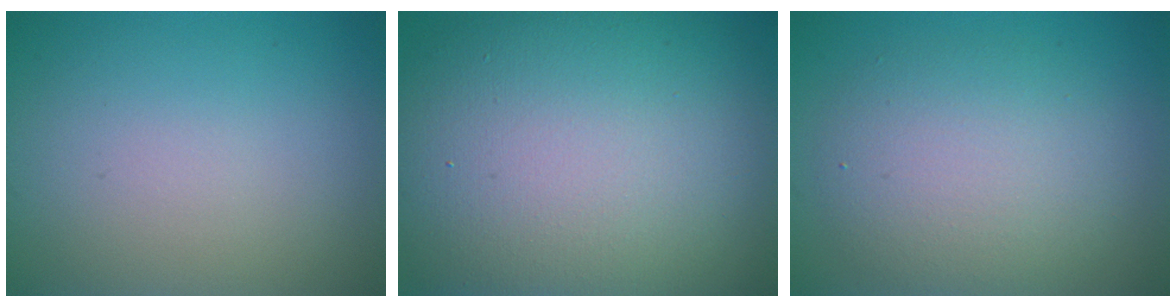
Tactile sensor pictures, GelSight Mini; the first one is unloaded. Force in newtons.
{"total": 17.2, "press": 17.2, "slide": 1.3}
{"total": 5.3, "press": 5.3, "slide": 0.4}